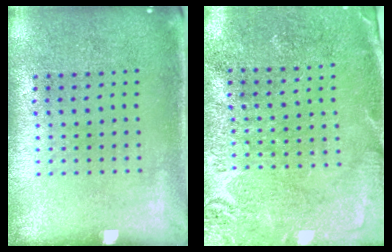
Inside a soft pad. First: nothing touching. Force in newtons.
{"total": 2.7, "press": 2.6, "slide": 0.5}